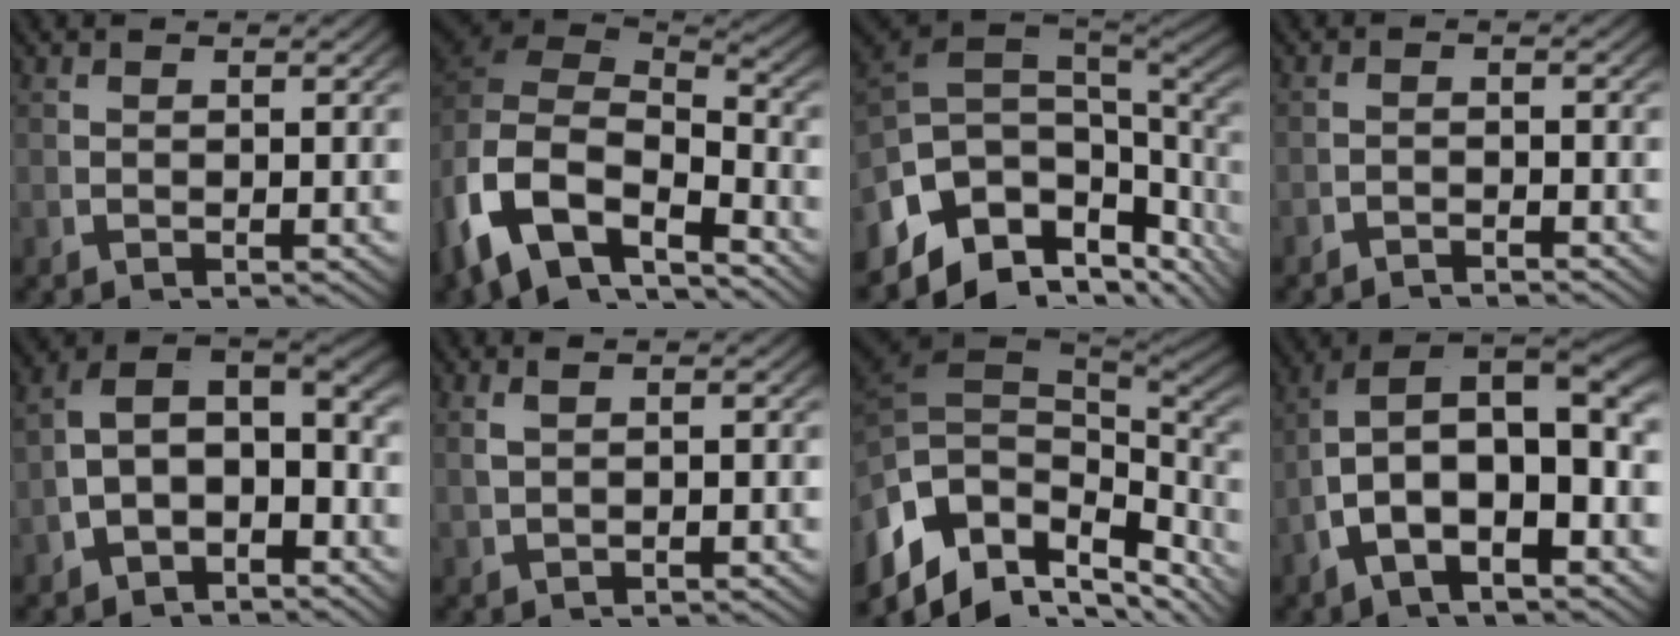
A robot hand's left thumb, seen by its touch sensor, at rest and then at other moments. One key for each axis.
{"total": 12.6, "fx": -2.2, "fy": 9.0, "fz": 8.5, "tx": -0.206, "ty": -0.045, "tz": -0.023}
{"total": 15.3, "fx": -2.6, "fy": 10.6, "fz": 10.8, "tx": -0.228, "ty": -0.043, "tz": -0.019}
{"total": 2.1, "fx": -2.1, "fy": 0.1, "fz": -0.1, "tx": 0.012, "ty": -0.002, "tz": -0.040}
{"total": 12.5, "fx": -0.2, "fy": 9.7, "fz": 7.9, "tx": -0.135, "ty": -0.009, "tz": -0.018}
{"total": 1.3, "fx": 0.5, "fy": 0.3, "fz": 1.1, "tx": -0.027, "ty": 0.006, "tz": 0.013}
{"total": 15.3, "fx": -2.9, "fy": 10.7, "fz": 10.5, "tx": -0.198, "ty": -0.048, "tz": -0.015}
{"total": 14.3, "fx": -0.5, "fy": 9.8, "fz": 10.4, "tx": -0.194, "ty": -0.032, "tz": -0.008}